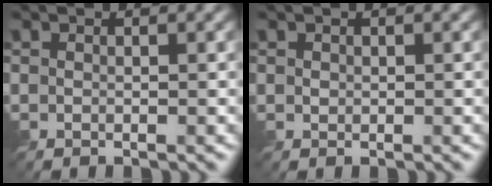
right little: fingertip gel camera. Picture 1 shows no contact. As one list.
[{"total": 0.5, "force": [0.2, 0.4, 0.1], "torque": [-0.001, -0.002, 0.005]}]